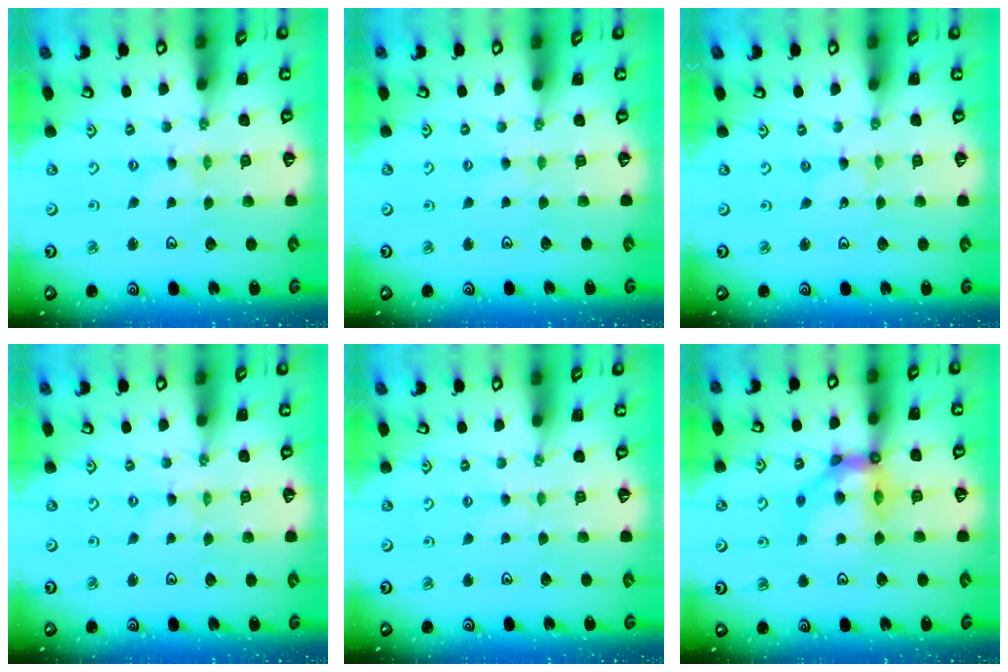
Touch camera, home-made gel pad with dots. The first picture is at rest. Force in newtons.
{"total": 1.9, "press": 1.9, "slide": 0.2}
{"total": 0.0}
{"total": 0.0}
{"total": 1.6, "press": 1.6, "slide": 0.3}
{"total": 12.4, "press": 12.4, "slide": 1.1}